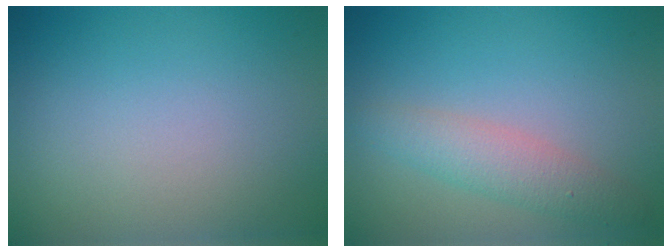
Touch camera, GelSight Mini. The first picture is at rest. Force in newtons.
{"total": 2.9, "press": 2.9, "slide": 0.1}